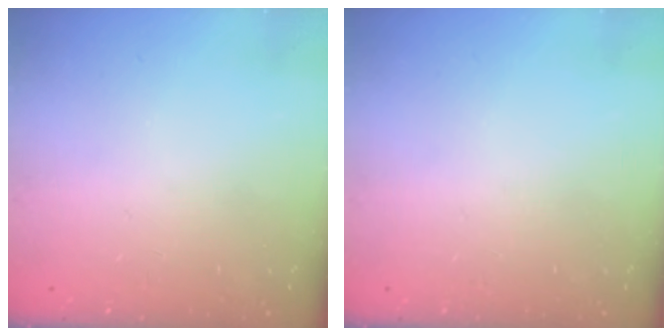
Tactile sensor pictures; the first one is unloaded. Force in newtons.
{"total": 0.0}